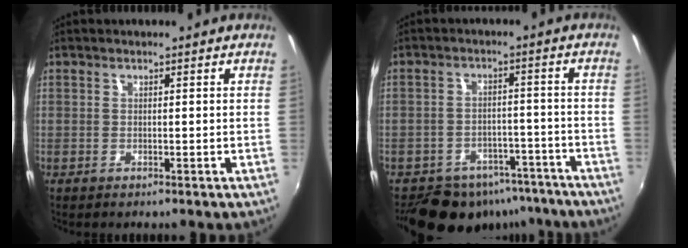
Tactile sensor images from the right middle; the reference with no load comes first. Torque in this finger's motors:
{"motor_torque": [0.23, -1.14, 0.03, 0.02]}